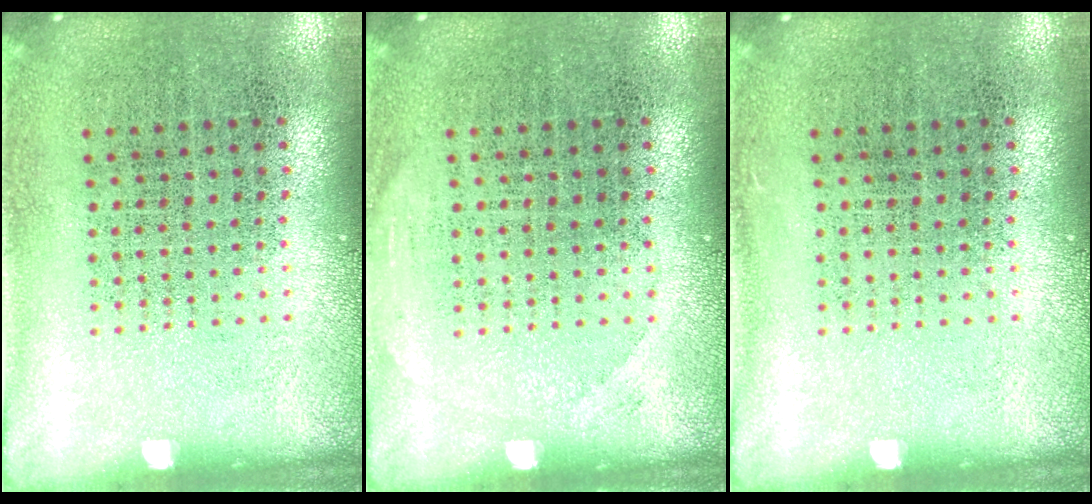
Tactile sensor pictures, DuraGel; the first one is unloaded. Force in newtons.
{"total": 0.8, "press": 0.8, "slide": 0.2}
{"total": 0.0}